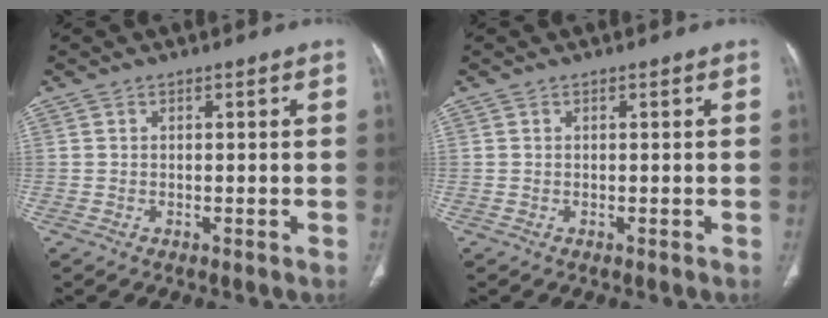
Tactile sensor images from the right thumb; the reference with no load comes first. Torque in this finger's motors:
{"motor_torque": [0.00, 0.00, 0.18, 0.18, 0.00]}